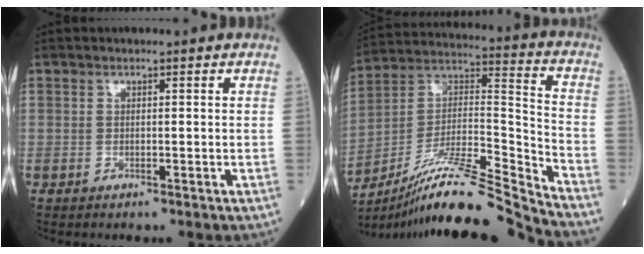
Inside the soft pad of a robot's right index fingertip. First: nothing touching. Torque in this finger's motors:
{"motor_torque": [-0.18, -0.41, 0.43, 0.11]}